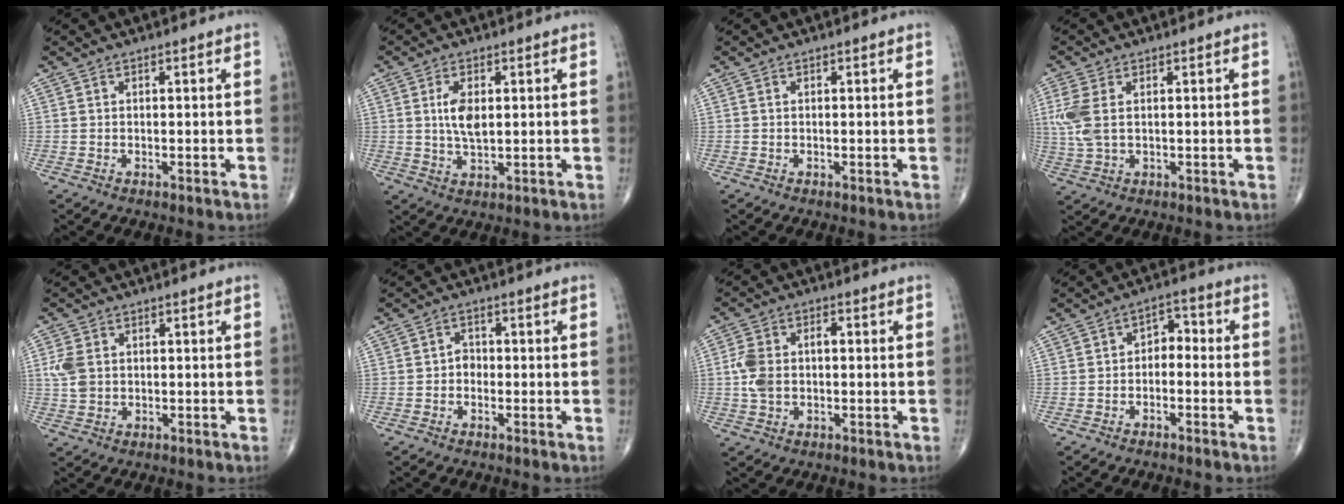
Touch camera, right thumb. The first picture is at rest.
{"total": 5.4, "force": [1.0, 2.7, 4.6], "torque": [-0.087, -0.006, 0.020]}
{"total": 0.0}
{"total": 6.3, "force": [1.0, 3.6, 5.1], "torque": [-0.143, 0.007, 0.026]}
{"total": 4.4, "force": [0.6, 3.3, 2.9], "torque": [-0.064, 0.002, 0.014]}
{"total": 1.9, "force": [-0.6, 1.6, 0.9], "torque": [0.002, 0.008, -0.016]}
{"total": 7.0, "force": [-0.1, 4.5, 5.3], "torque": [-0.113, 0.023, -0.003]}
{"total": 3.9, "force": [-1.0, 2.7, 2.7], "torque": [-0.024, 0.030, -0.028]}